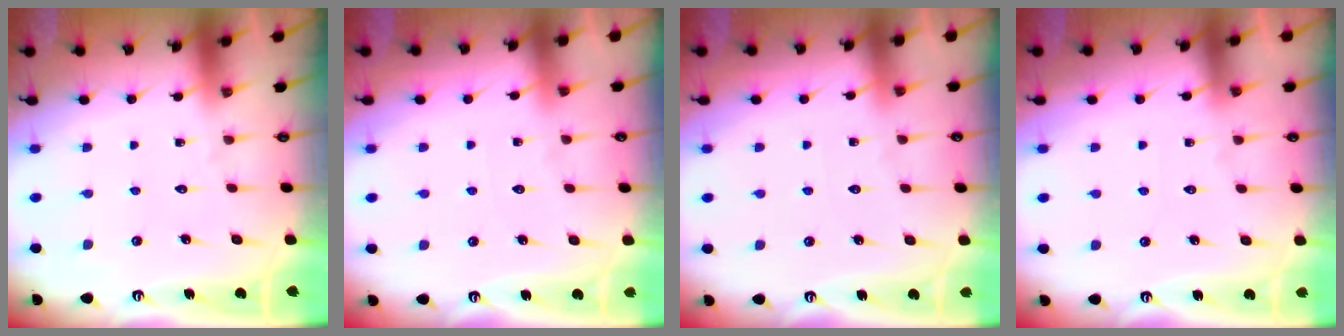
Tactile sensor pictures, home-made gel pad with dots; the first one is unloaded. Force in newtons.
{"total": 1.6, "press": 1.6, "slide": 0.3}
{"total": 1.6, "press": 1.6, "slide": 0.3}
{"total": 4.7, "press": 4.7, "slide": 0.7}